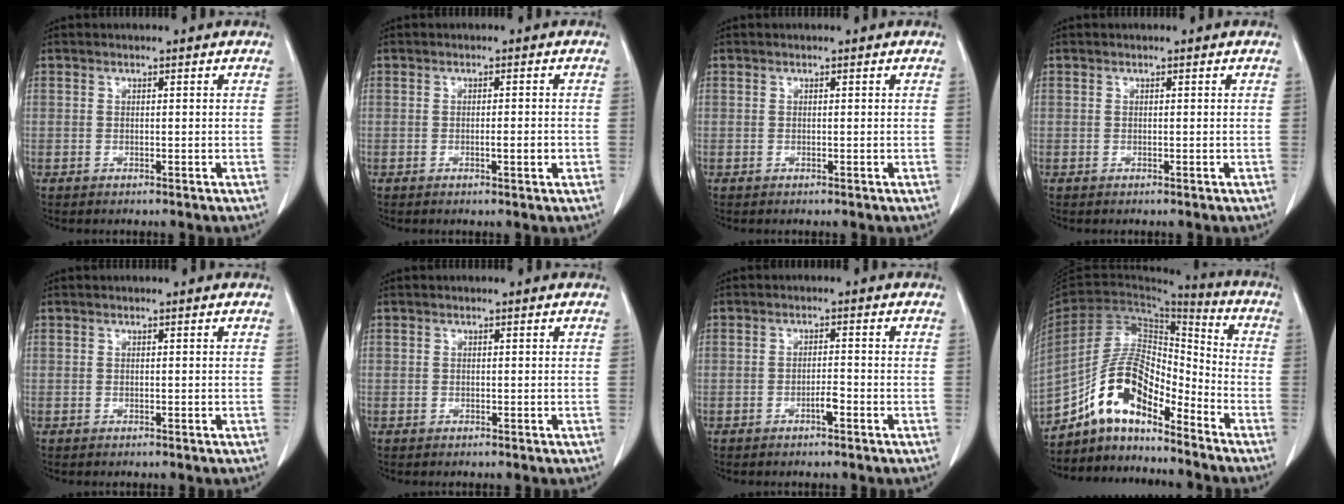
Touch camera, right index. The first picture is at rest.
{"total": 2.0, "force": [-0.5, 0.3, 1.9], "torque": [-0.032, 0.001, -0.005]}
{"total": 0.0}
{"total": 0.0}
{"total": 0.0}
{"total": 0.0}
{"total": 1.9, "force": [-1.1, 0.3, 1.5], "torque": [-0.027, 0.003, -0.017]}
{"total": 12.9, "force": [-9.6, 4.2, 7.5], "torque": [-0.137, 0.038, -0.172]}